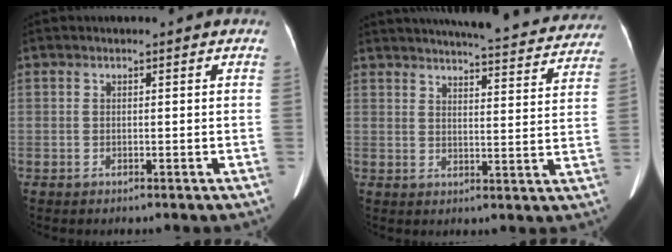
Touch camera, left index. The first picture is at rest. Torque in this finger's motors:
{"motor_torque": [0.38, -1.75, 0.08, 0.06]}